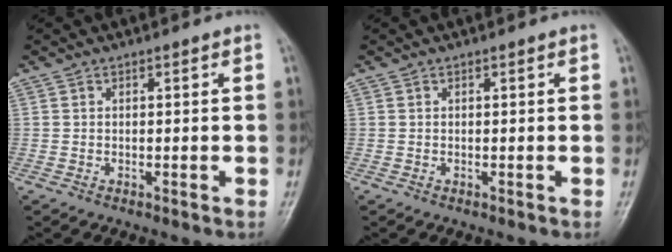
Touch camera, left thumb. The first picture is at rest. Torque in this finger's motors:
{"motor_torque": [0.00, 0.00, 0.00, 0.00, 0.00]}